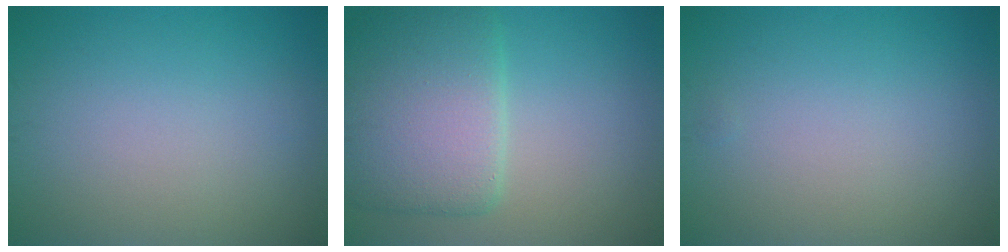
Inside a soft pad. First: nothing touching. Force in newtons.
{"total": 7.8, "press": 7.8, "slide": 0.3}
{"total": 0.0}